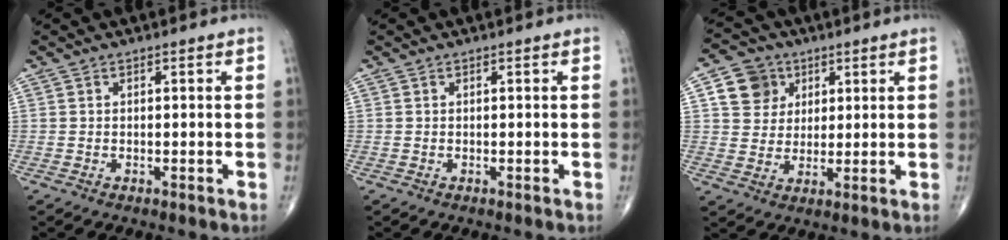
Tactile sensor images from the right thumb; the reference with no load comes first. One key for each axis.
{"total": 0.0}
{"total": 8.1, "fx": 3.0, "fy": 7.1, "fz": 2.5, "tx": -0.011, "ty": -0.006, "tz": 0.053}